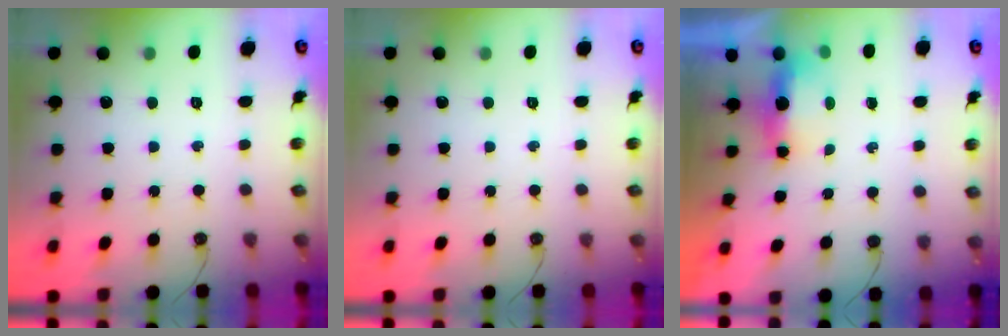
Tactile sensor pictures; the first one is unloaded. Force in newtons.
{"total": 0.0}
{"total": 14.1, "press": 6.9, "slide": 12.3}